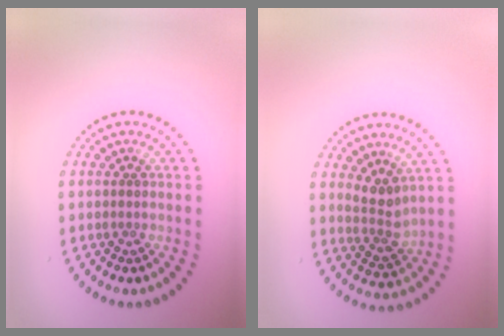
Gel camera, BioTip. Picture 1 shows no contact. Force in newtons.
{"total": 2.6, "press": 2.0, "slide": 1.6}